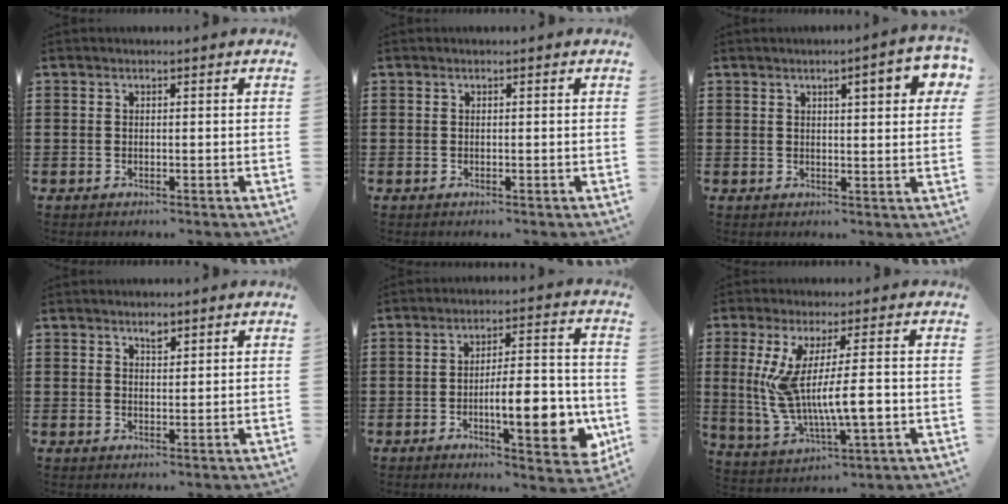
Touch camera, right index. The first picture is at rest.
{"total": 0.0}
{"total": 4.9, "force": [2.1, 1.0, 4.4], "torque": [-0.063, -0.005, 0.029]}
{"total": 1.6, "force": [1.2, 0.6, 0.8], "torque": [-0.010, -0.001, 0.021]}
{"total": 10.4, "force": [-3.1, 3.3, 9.3], "torque": [-0.134, -0.004, -0.052]}
{"total": 12.3, "force": [-0.1, 3.4, 11.9], "torque": [-0.247, -0.015, -0.005]}